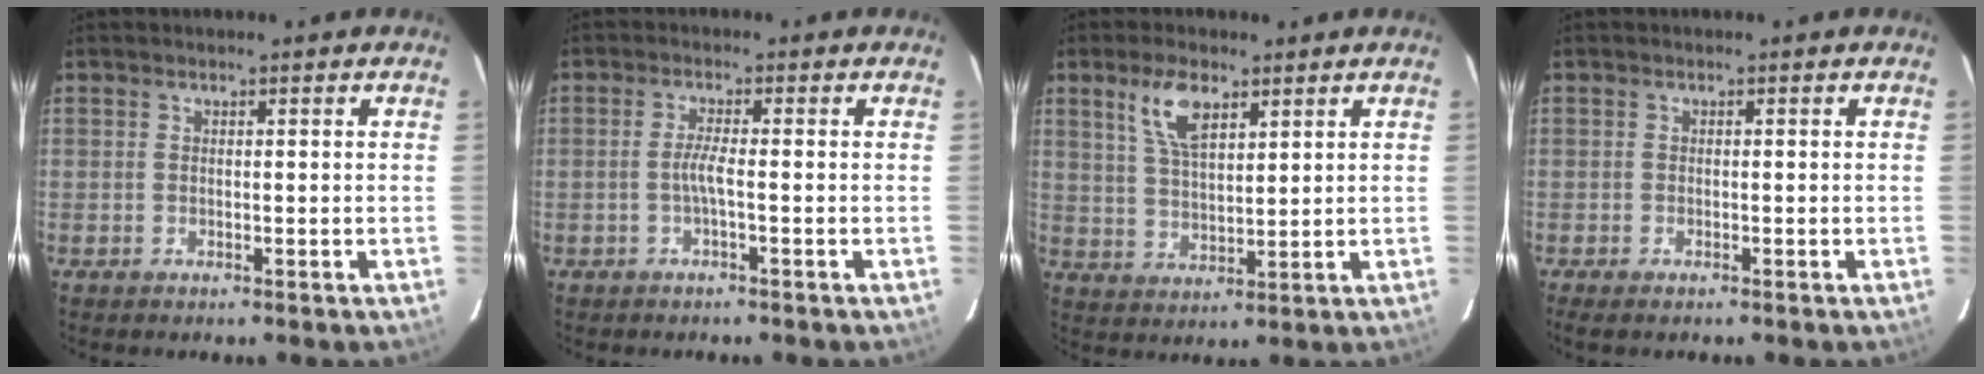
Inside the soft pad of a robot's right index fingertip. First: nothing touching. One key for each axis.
{"total": 2.4, "fx": -0.8, "fy": -0.3, "fz": 2.2, "tx": -0.046, "ty": -0.001, "tz": -0.016}
{"total": 7.7, "fx": 4.2, "fy": 3.3, "fz": 5.5, "tx": -0.106, "ty": 0.009, "tz": 0.086}
{"total": 2.0, "fx": -1.6, "fy": 0.5, "fz": 1.2, "tx": -0.026, "ty": -0.010, "tz": -0.026}